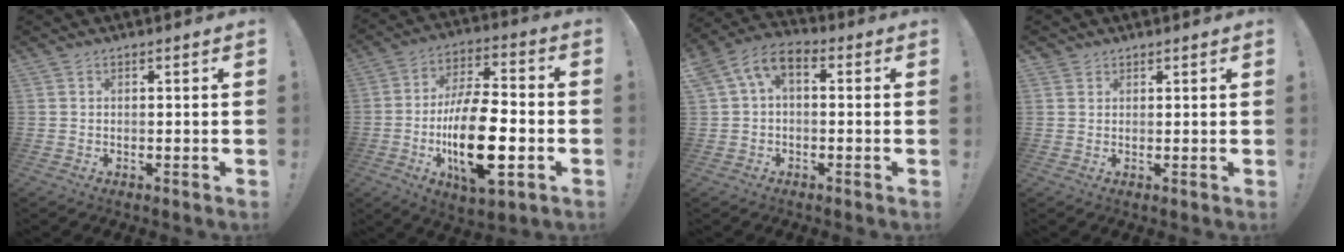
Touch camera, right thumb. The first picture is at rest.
{"total": 20.8, "force": [-5.6, 9.9, 17.4], "torque": [-0.316, 0.016, -0.089]}
{"total": 7.0, "force": [1.0, 4.5, 5.3], "torque": [-0.112, 0.006, 0.026]}
{"total": 2.1, "force": [1.6, 1.3, 0.0], "torque": [0.001, -0.007, 0.029]}